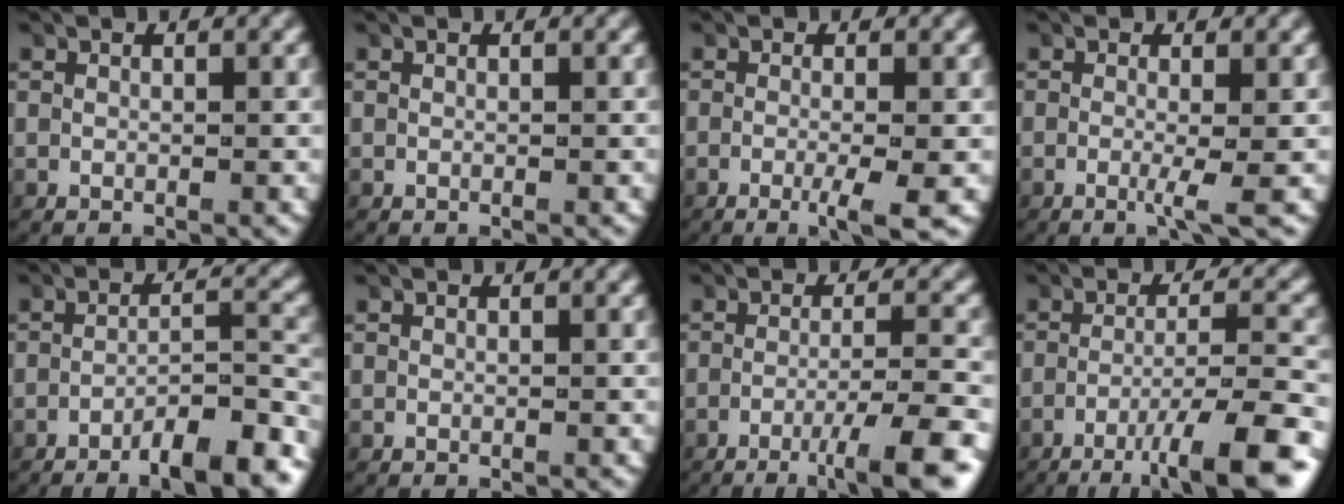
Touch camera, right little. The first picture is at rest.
{"total": 0.0}
{"total": 3.4, "force": [-1.7, 0.3, 2.9], "torque": [-0.042, -0.006, -0.032]}
{"total": 1.9, "force": [-0.5, 0.0, 1.9], "torque": [-0.033, -0.005, -0.015]}
{"total": 6.7, "force": [-5.4, 1.5, 3.7], "torque": [-0.041, 0.000, -0.085]}
{"total": 0.0}
{"total": 6.8, "force": [-4.3, 1.2, 5.1], "torque": [-0.067, 0.000, -0.069]}
{"total": 8.5, "force": [-5.2, 1.7, 6.5], "torque": [-0.087, -0.002, -0.079]}